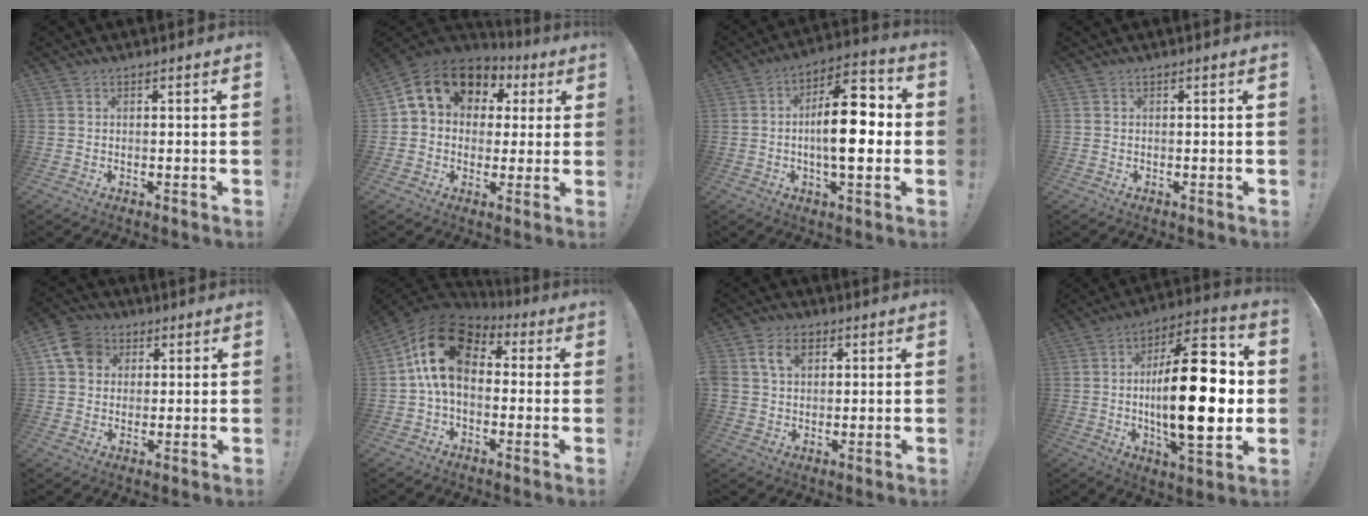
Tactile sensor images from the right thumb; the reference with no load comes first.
{"total": 12.4, "force": [4.9, 9.5, 6.2], "torque": [-0.091, -0.020, 0.092]}
{"total": 16.6, "force": [-0.8, 6.7, 15.2], "torque": [-0.227, 0.009, -0.018]}
{"total": 0.0}
{"total": 10.4, "force": [3.3, 8.7, 4.7], "torque": [-0.079, -0.001, 0.067]}
{"total": 17.8, "force": [3.3, 11.5, 13.2], "torque": [-0.232, 0.015, 0.062]}
{"total": 7.9, "force": [2.8, 5.9, 4.5], "torque": [-0.084, 0.006, 0.052]}
{"total": 27.2, "force": [-0.5, 10.2, 25.2], "torque": [-0.411, -0.004, -0.011]}